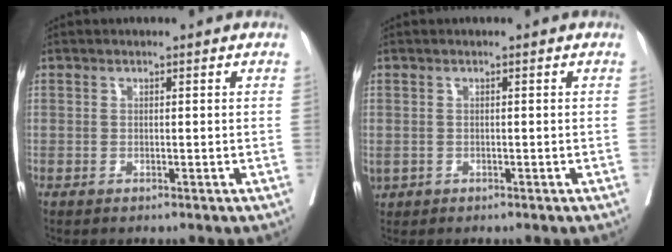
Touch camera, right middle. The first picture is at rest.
{"total": 1.6, "force": [-0.4, 1.3, 0.8], "torque": [-0.024, 0.002, 0.002]}